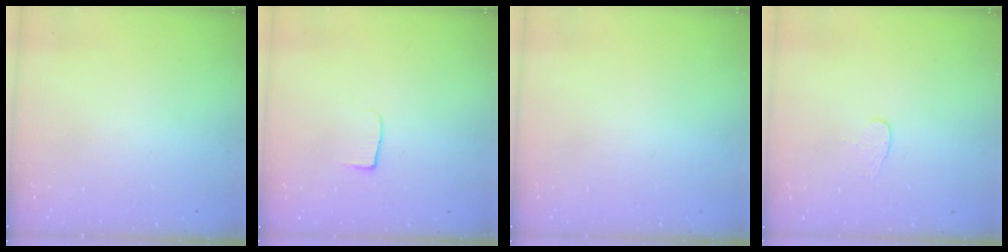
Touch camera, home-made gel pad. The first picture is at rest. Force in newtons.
{"total": 5.0, "press": 4.9, "slide": 0.6}
{"total": 0.0}
{"total": 3.4, "press": 3.4, "slide": 0.3}